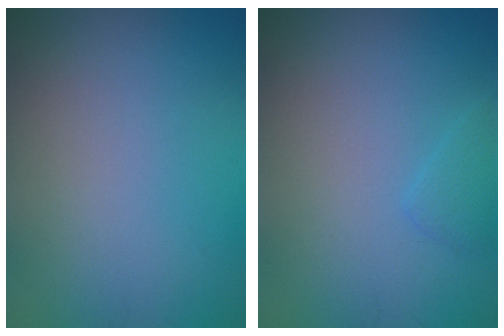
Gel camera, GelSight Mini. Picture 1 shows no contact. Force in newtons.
{"total": 1.0, "press": 1.0, "slide": 0.1}